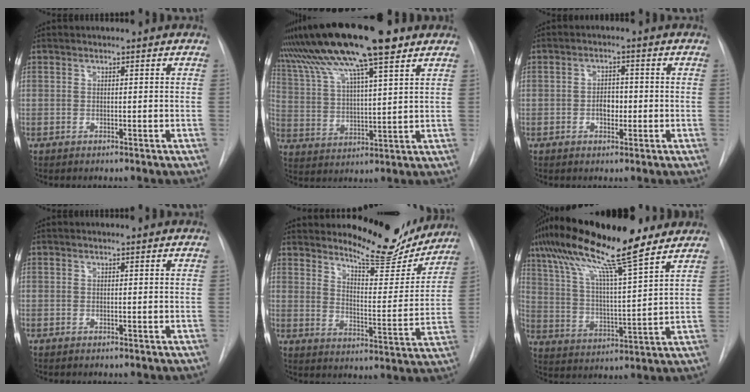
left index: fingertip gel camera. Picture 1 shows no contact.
{"total": 18.5, "force": [13.1, 1.9, 12.9], "torque": [-0.241, 0.036, 0.228]}
{"total": 2.8, "force": [-0.5, 1.7, 2.1], "torque": [-0.032, 0.004, -0.006]}
{"total": 0.0}
{"total": 13.3, "force": [12.5, 2.6, 3.6], "torque": [-0.048, -0.040, 0.170]}
{"total": 19.7, "force": [14.1, 1.6, 13.7], "torque": [-0.254, 0.033, 0.238]}